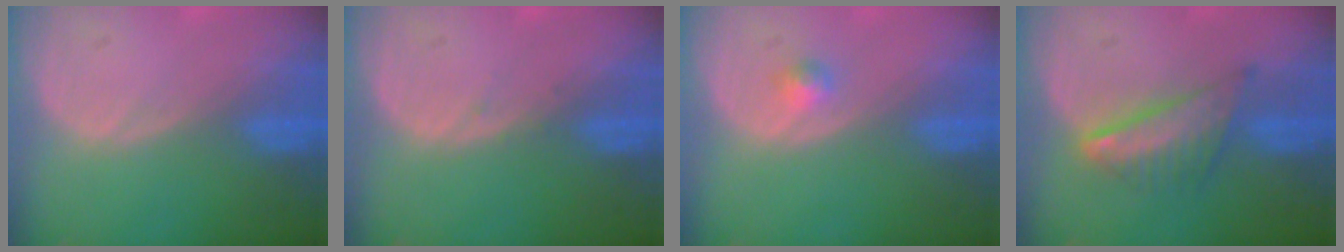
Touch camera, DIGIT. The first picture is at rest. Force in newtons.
{"total": 0.6, "press": 0.3, "slide": 0.5}
{"total": 1.5, "press": 1.3, "slide": 0.8}
{"total": 6.9, "press": 6.0, "slide": 3.3}